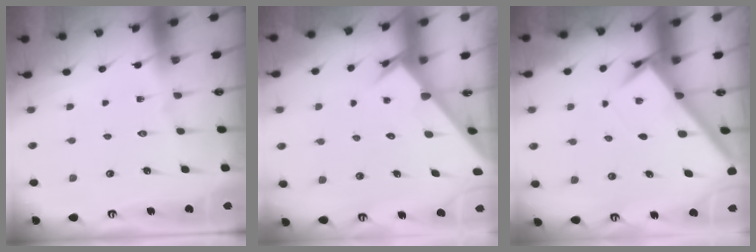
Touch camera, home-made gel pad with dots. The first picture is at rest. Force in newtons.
{"total": 2.8, "press": 2.8, "slide": 0.1}
{"total": 2.8, "press": 2.7, "slide": 0.3}